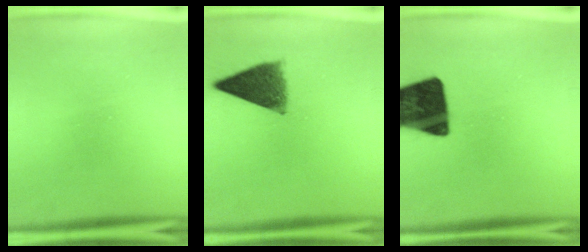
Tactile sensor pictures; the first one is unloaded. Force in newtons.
{"total": 8.5}
{"total": 18.9}